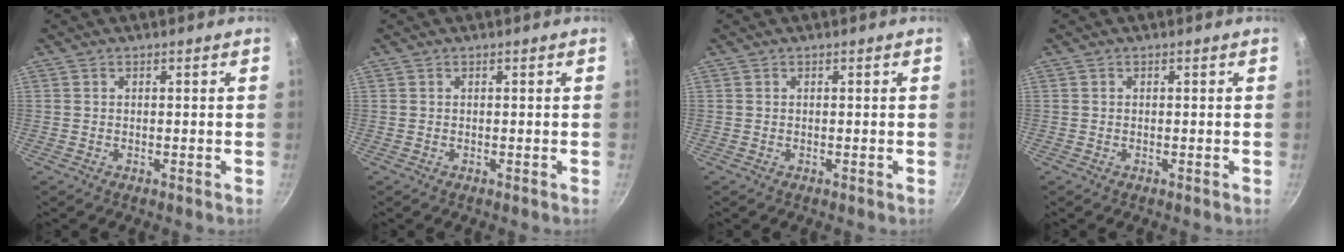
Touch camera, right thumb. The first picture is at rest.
{"total": 0.0}
{"total": 0.0}
{"total": 0.0}